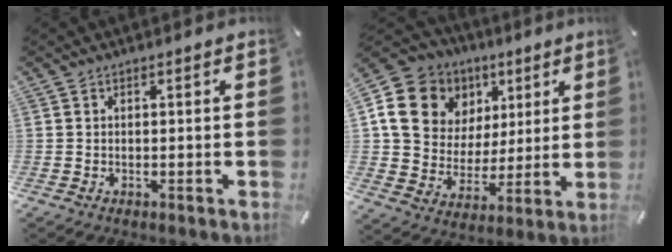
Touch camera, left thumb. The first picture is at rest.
{"total": 15.8, "force": [6.7, 13.2, 5.5], "torque": [-0.100, -0.021, 0.134]}